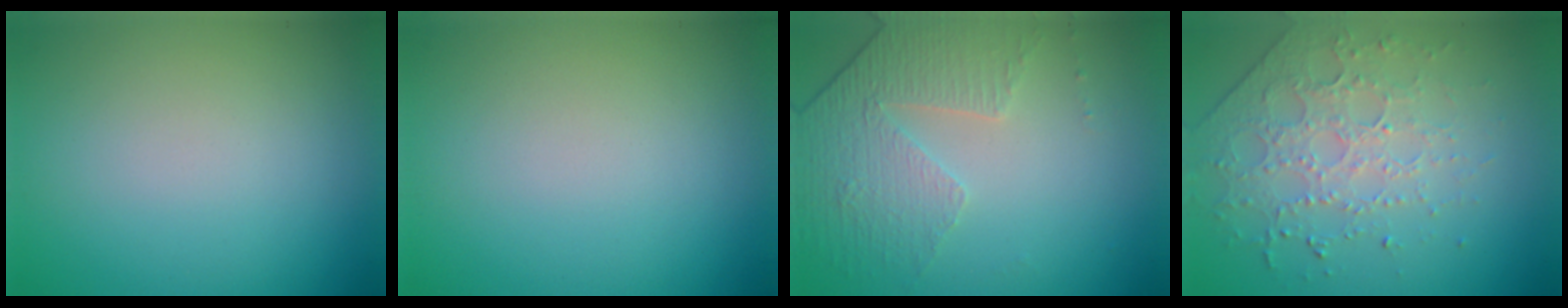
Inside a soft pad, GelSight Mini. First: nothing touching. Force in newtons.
{"total": 0.0}
{"total": 4.7, "press": 3.3, "slide": 3.4}
{"total": 4.1, "press": 3.3, "slide": 2.4}